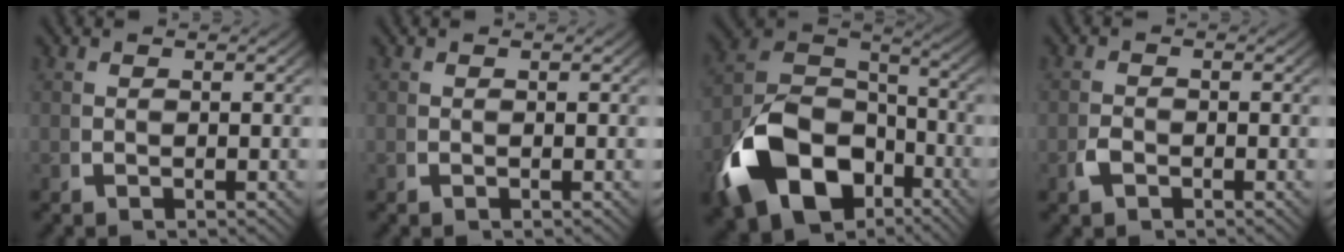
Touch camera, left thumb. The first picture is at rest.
{"total": 0.0}
{"total": 16.1, "force": [-4.5, 11.4, 10.5], "torque": [-0.251, -0.057, -0.055]}
{"total": 1.2, "force": [-0.7, 0.7, 0.7], "torque": [-0.023, -0.005, -0.013]}